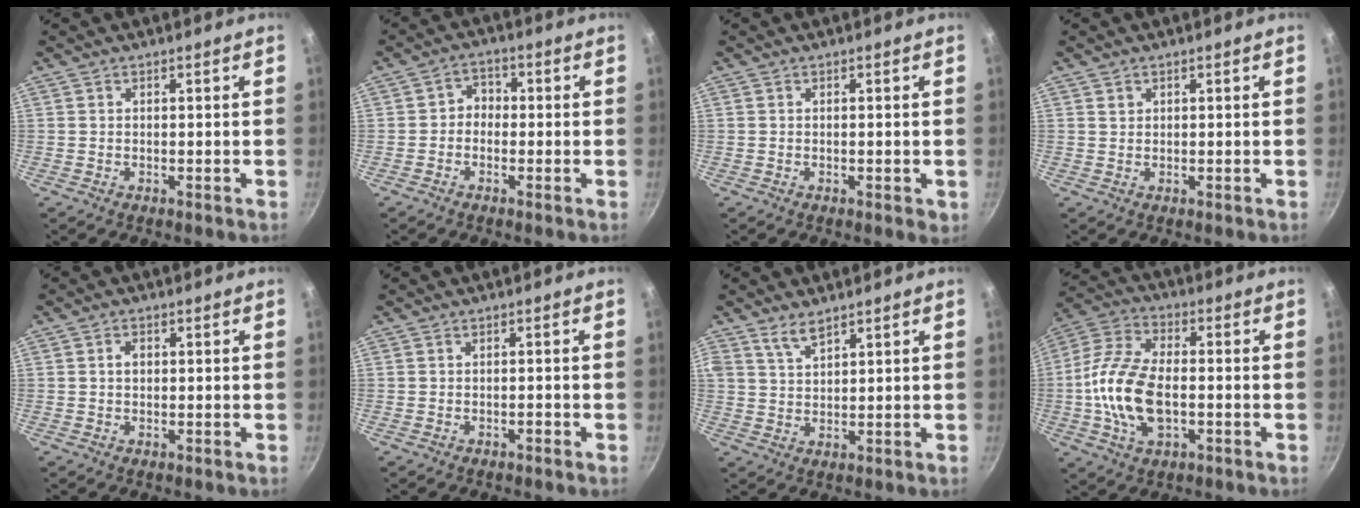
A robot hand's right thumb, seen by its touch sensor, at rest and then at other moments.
{"total": 3.3, "force": [-0.8, 2.8, 1.5], "torque": [-0.004, 0.016, -0.024]}
{"total": 1.8, "force": [-0.4, 0.6, 1.7], "torque": [-0.023, -0.002, -0.004]}
{"total": 0.9, "force": [0.5, 0.7, 0.2], "torque": [-0.001, 0.002, 0.009]}
{"total": 1.7, "force": [0.2, 1.3, 1.1], "torque": [-0.013, 0.004, 0.003]}
{"total": 0.7, "force": [-0.5, 0.3, 0.4], "torque": [-0.008, 0.008, -0.006]}
{"total": 3.8, "force": [2.9, 1.4, 2.0], "torque": [-0.037, -0.019, 0.061]}
{"total": 15.2, "force": [-2.2, 8.5, 12.4], "torque": [-0.238, 0.029, -0.054]}